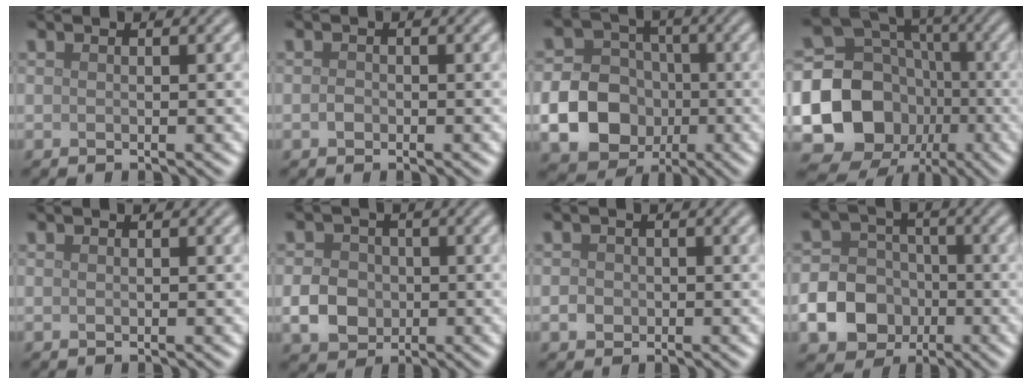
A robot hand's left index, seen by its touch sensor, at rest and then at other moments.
{"total": 0.8, "force": [-0.3, 0.6, 0.4], "torque": [-0.009, -0.001, -0.008]}
{"total": 12.2, "force": [-2.9, 11.0, 4.5], "torque": [-0.101, -0.034, -0.065]}
{"total": 14.8, "force": [-3.4, 13.2, 5.9], "torque": [-0.134, -0.002, -0.077]}
{"total": 0.0}
{"total": 3.5, "force": [-0.6, 3.0, 1.7], "torque": [-0.029, 0.002, -0.017]}
{"total": 1.2, "force": [-0.3, 1.1, 0.4], "torque": [-0.004, -0.001, -0.010]}
{"total": 8.5, "force": [-2.8, 7.4, 2.9], "torque": [-0.047, -0.012, -0.075]}